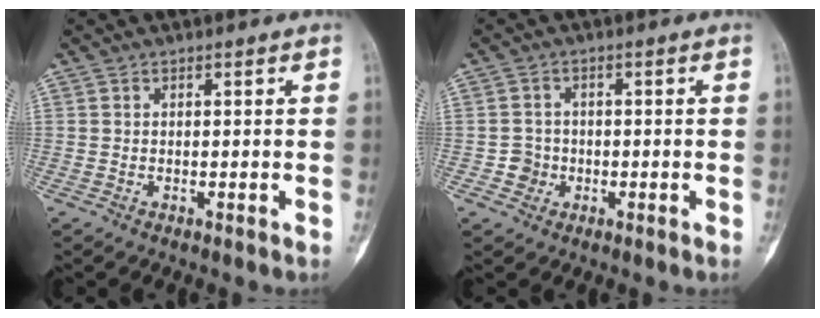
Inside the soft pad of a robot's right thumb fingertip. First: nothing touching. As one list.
[{"total": 2.8, "force": [-0.8, 2.6, 0.3], "torque": [0.011, 0.010, -0.018]}]